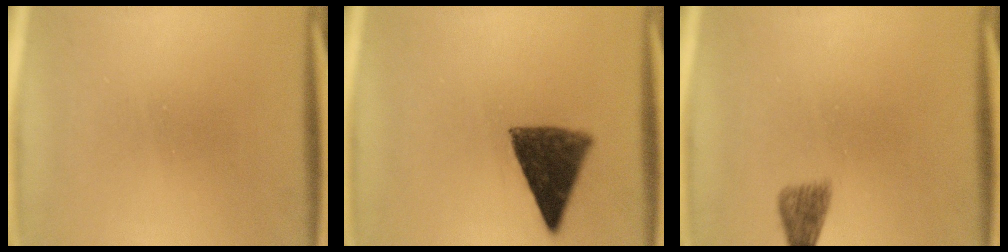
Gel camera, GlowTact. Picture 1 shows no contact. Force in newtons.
{"total": 8.8}
{"total": 2.1}